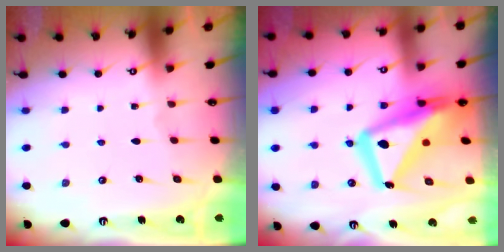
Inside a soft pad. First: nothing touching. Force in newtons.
{"total": 19.9, "press": 19.8, "slide": 2.0}